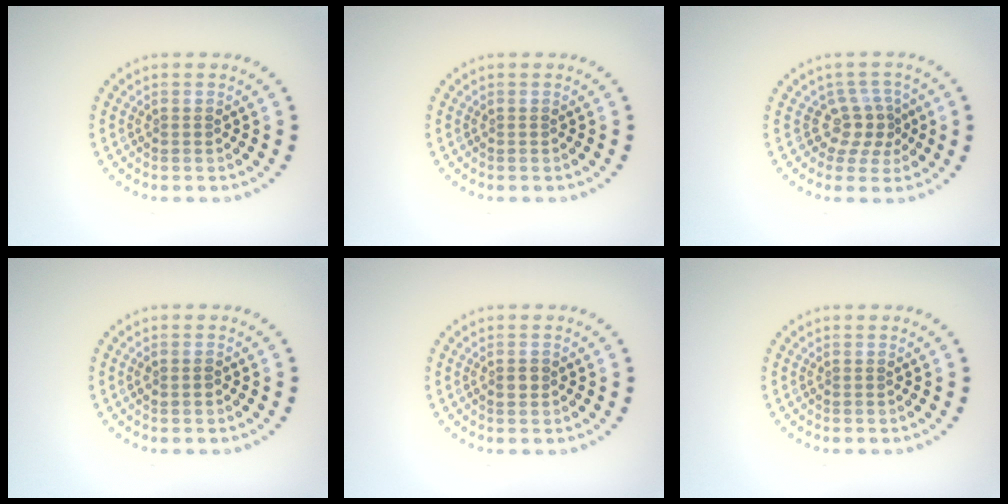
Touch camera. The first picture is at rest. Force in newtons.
{"total": 0.0}
{"total": 3.0, "press": 2.1, "slide": 2.2}
{"total": 0.8, "press": 0.8, "slide": 0.0}
{"total": 1.2, "press": 1.1, "slide": 0.2}
{"total": 0.0}